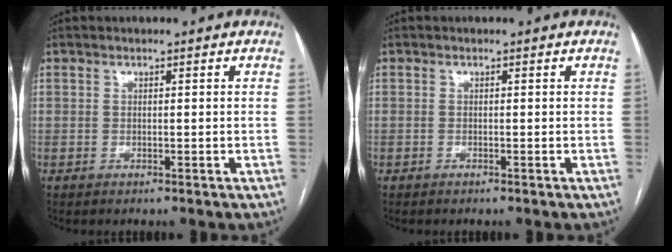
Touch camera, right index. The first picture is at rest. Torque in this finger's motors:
{"motor_torque": [-0.01, -0.01, 0.00, -0.02]}